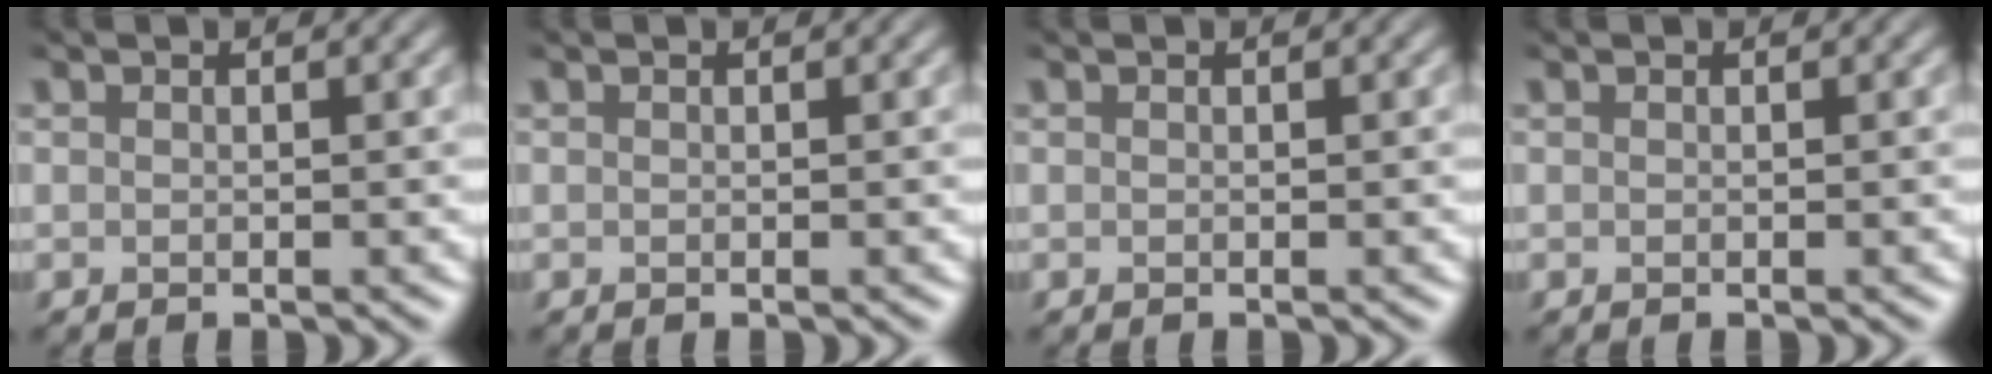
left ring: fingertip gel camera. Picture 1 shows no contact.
{"total": 0.0}
{"total": 0.0}
{"total": 0.0}